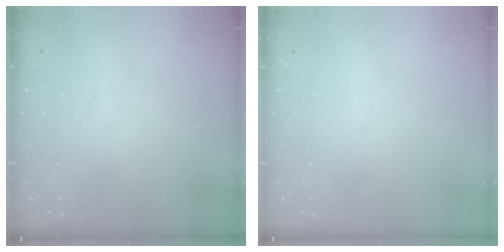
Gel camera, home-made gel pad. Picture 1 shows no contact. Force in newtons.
{"total": 0.0}